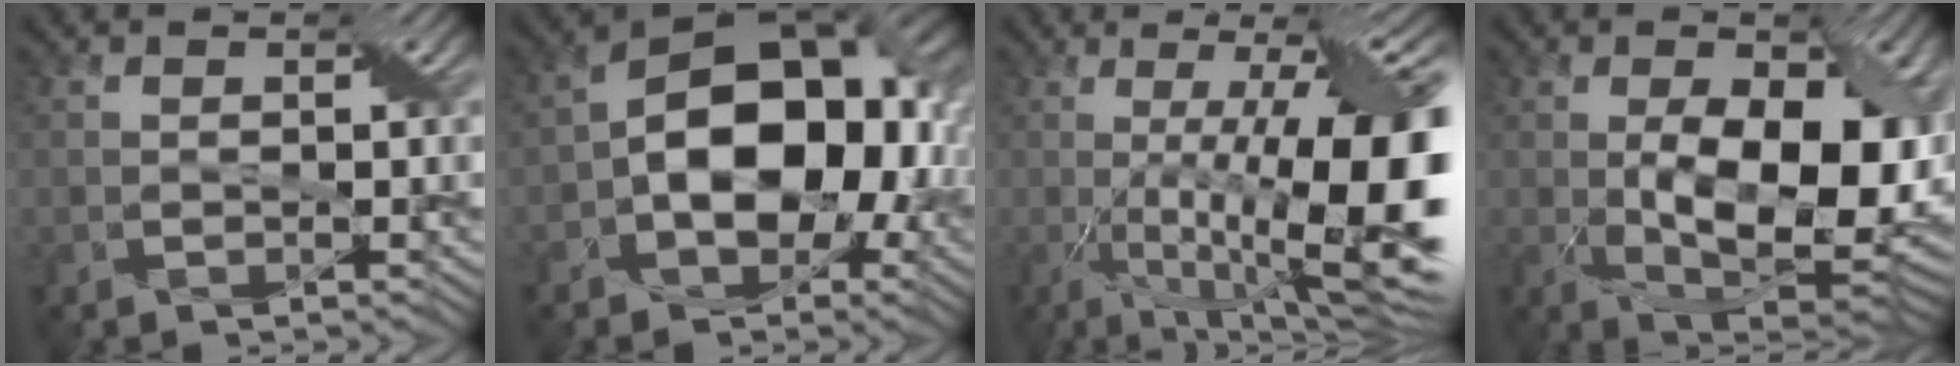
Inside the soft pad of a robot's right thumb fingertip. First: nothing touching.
{"total": 15.1, "force": [-1.4, 9.9, 11.3], "torque": [-0.144, 0.005, -0.033]}
{"total": 17.5, "force": [-1.7, 4.3, 16.9], "torque": [-0.234, 0.004, -0.014]}
{"total": 14.8, "force": [-0.3, 7.4, 12.9], "torque": [-0.193, -0.018, 0.011]}